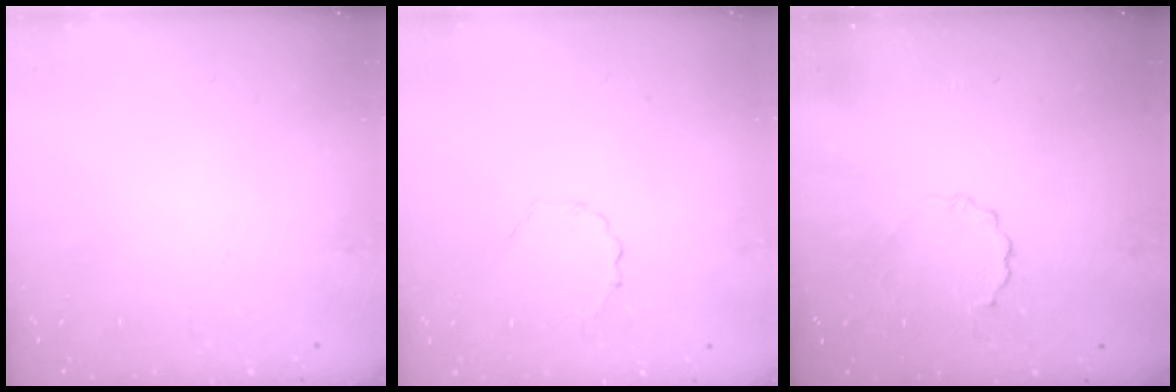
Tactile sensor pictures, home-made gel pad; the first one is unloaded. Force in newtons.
{"total": 2.8, "press": 2.6, "slide": 1.1}
{"total": 3.1, "press": 2.9, "slide": 1.1}